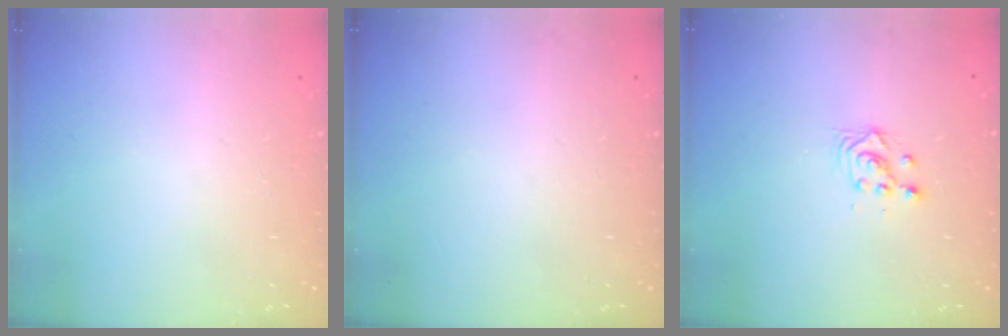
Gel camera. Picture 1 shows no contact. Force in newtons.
{"total": 0.0}
{"total": 2.8, "press": 2.8, "slide": 0.2}